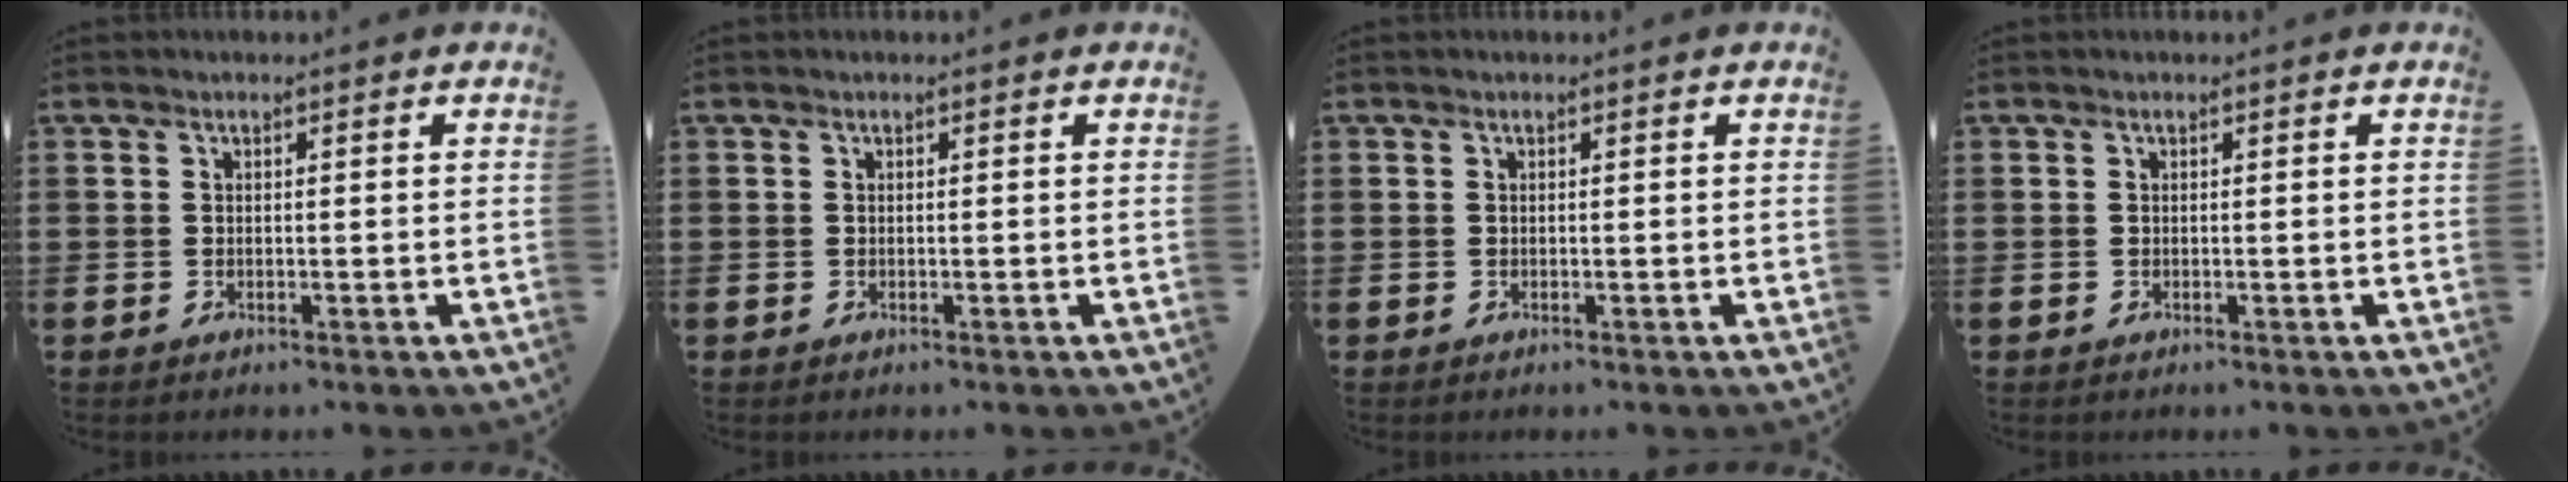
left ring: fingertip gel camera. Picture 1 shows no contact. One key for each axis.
{"total": 0.0}
{"total": 0.0}
{"total": 0.0}